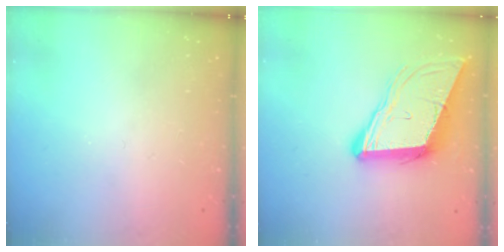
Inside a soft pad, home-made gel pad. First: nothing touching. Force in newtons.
{"total": 12.0, "press": 11.5, "slide": 3.7}